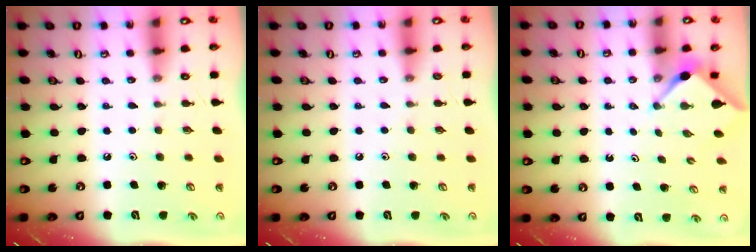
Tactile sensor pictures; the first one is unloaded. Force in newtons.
{"total": 2.7, "press": 2.7, "slide": 0.3}
{"total": 3.1, "press": 3.1, "slide": 0.2}